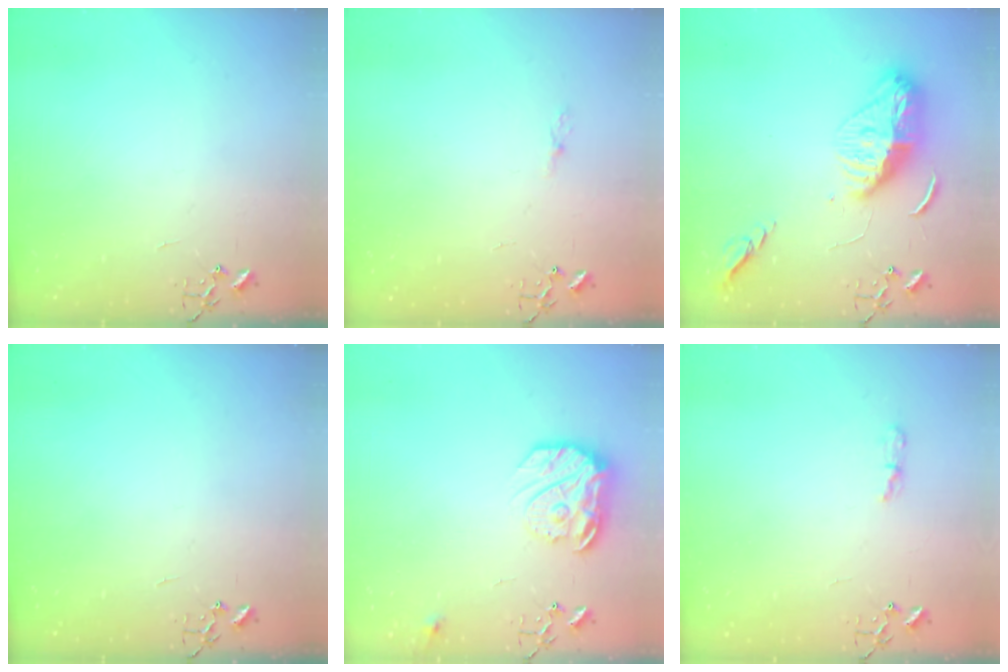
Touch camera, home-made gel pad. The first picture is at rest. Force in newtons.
{"total": 3.3, "press": 3.3, "slide": 0.4}
{"total": 15.6, "press": 15.5, "slide": 1.6}
{"total": 0.0}
{"total": 16.2, "press": 16.1, "slide": 1.4}
{"total": 4.7, "press": 4.7, "slide": 0.7}